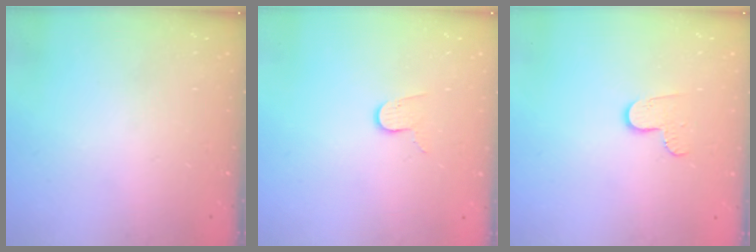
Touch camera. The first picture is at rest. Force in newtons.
{"total": 6.0, "press": 6.0, "slide": 0.2}
{"total": 6.0, "press": 6.0, "slide": 0.6}